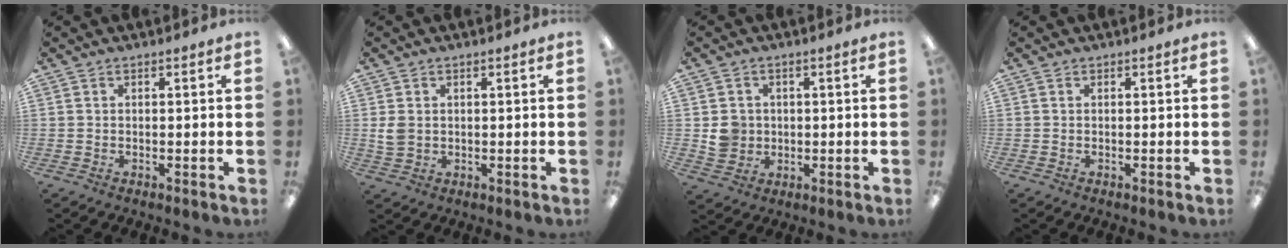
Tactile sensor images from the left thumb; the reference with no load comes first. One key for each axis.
{"total": 3.5, "fx": 0.5, "fy": 2.6, "fz": 2.2, "tx": -0.042, "ty": 0.006, "tz": 0.012}
{"total": 5.1, "fx": 0.3, "fy": 4.9, "fz": 1.4, "tx": -0.011, "ty": 0.003, "tz": 0.005}
{"total": 0.0}